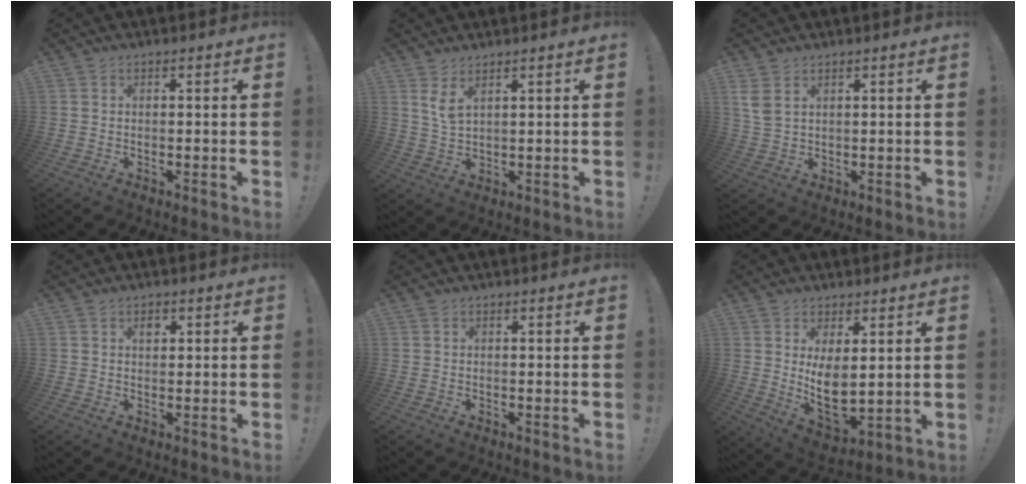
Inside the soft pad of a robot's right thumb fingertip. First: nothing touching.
{"total": 4.2, "force": [2.8, 1.0, 3.0], "torque": [-0.054, -0.019, 0.047]}
{"total": 4.5, "force": [2.4, 2.3, 3.0], "torque": [-0.062, -0.008, 0.046]}
{"total": 1.7, "force": [0.7, 1.3, 0.9], "torque": [0.004, -0.005, 0.007]}
{"total": 0.0}
{"total": 10.4, "force": [2.9, 5.0, 8.7], "torque": [-0.142, -0.045, 0.061]}